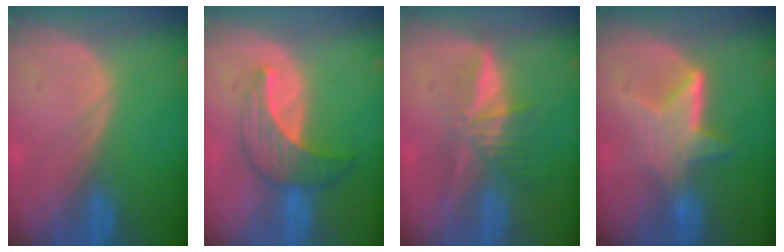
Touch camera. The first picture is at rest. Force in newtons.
{"total": 7.3, "press": 6.6, "slide": 3.1}
{"total": 5.8, "press": 5.5, "slide": 2.0}
{"total": 6.7, "press": 6.1, "slide": 2.8}